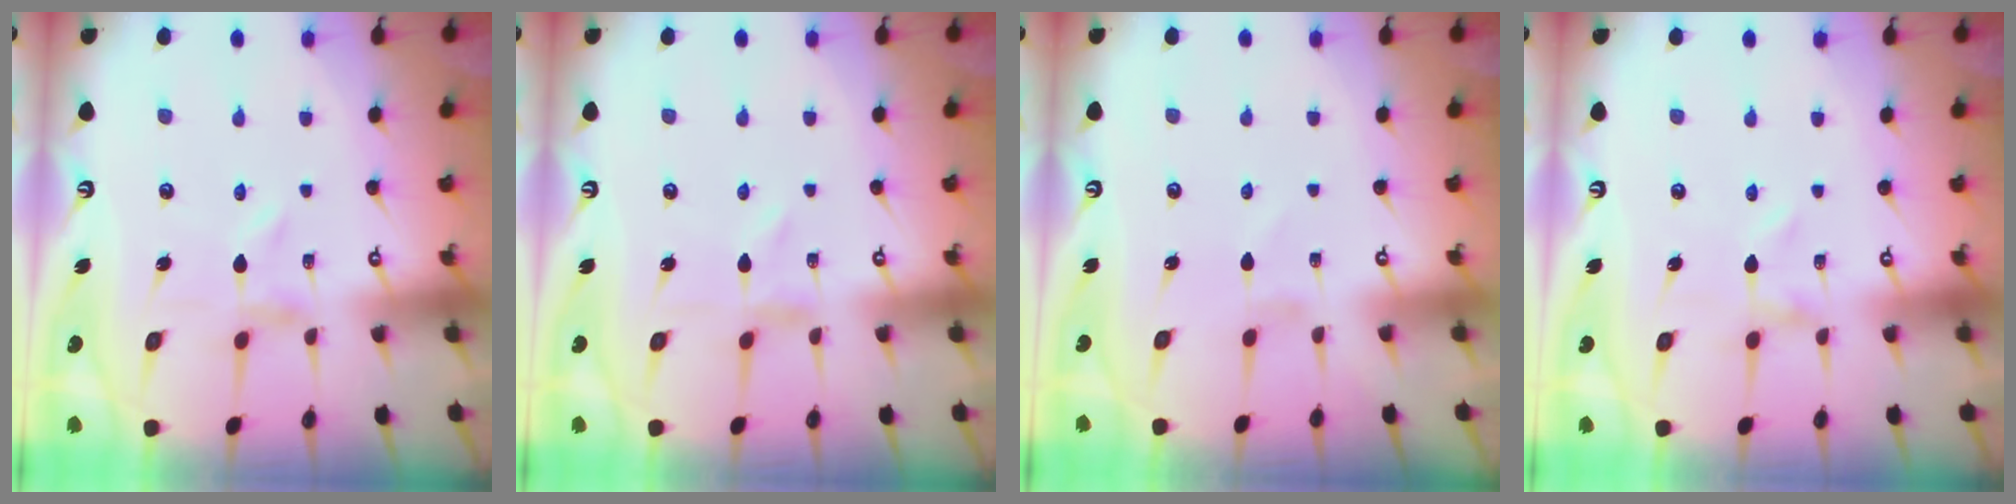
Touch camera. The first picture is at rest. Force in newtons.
{"total": 0.6, "press": 0.6, "slide": 0.2}
{"total": 0.7, "press": 0.7, "slide": 0.2}
{"total": 0.0}